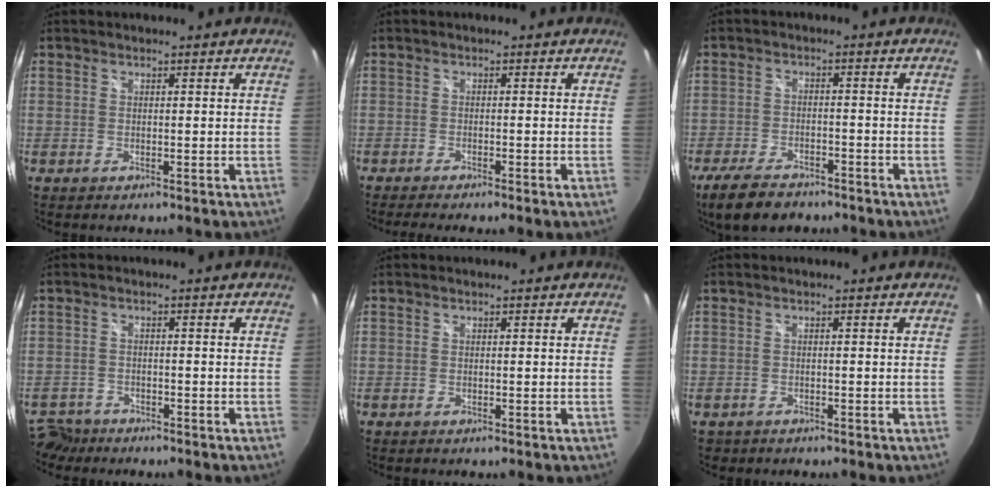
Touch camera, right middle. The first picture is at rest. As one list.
[{"total": 4.4, "force": [-3.6, -0.4, 2.4], "torque": [-0.044, -0.020, -0.057]}, {"total": 9.8, "force": [-7.6, 4.0, 4.8], "torque": [-0.124, -0.020, -0.132]}, {"total": 5.6, "force": [-4.6, 2.9, 0.9], "torque": [-0.042, -0.008, -0.086]}, {"total": 0.0}, {"total": 1.6, "force": [-1.0, 1.1, 0.4], "torque": [-0.014, -0.007, -0.013]}]